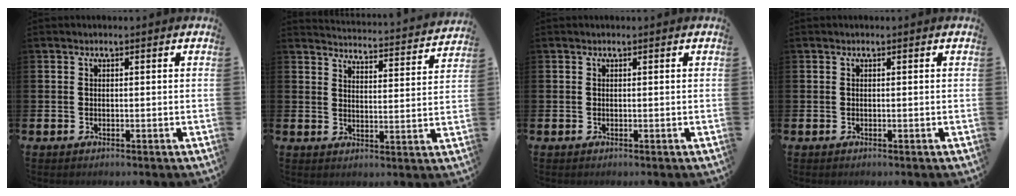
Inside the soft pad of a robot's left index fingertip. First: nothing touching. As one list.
[{"total": 4.0, "force": [4.0, 0.1, 0.2], "torque": [-0.017, -0.040, 0.066]}, {"total": 0.0}, {"total": 0.0}]